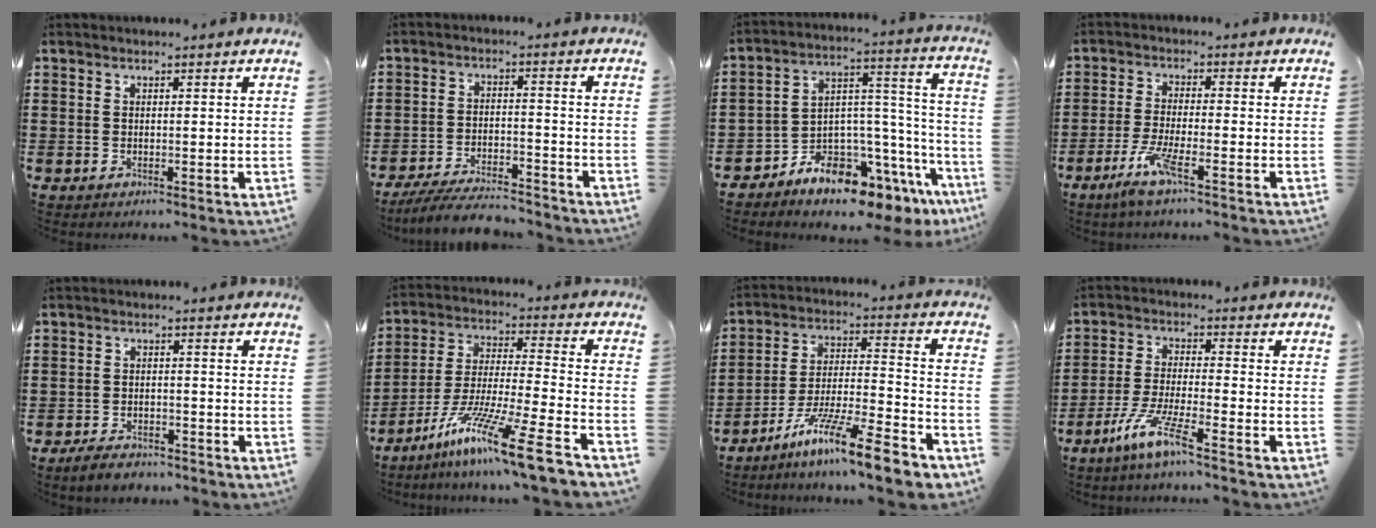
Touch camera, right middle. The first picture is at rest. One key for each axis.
{"total": 6.1, "fx": -5.8, "fy": 0.5, "fz": 2.0, "tx": -0.042, "ty": -0.004, "tz": -0.112}
{"total": 7.0, "fx": -6.7, "fy": 1.7, "fz": 1.2, "tx": -0.025, "ty": -0.015, "tz": -0.130}
{"total": 5.6, "fx": -3.1, "fy": 0.7, "fz": 4.6, "tx": -0.101, "ty": -0.012, "tz": -0.059}
{"total": 3.1, "fx": -2.9, "fy": 0.8, "fz": 0.8, "tx": -0.024, "ty": 0.003, "tz": -0.061}
{"total": 13.6, "fx": -10.1, "fy": -0.4, "fz": 9.0, "tx": -0.161, "ty": 0.007, "tz": -0.188}
{"total": 12.9, "fx": -10.0, "fy": 0.7, "fz": 8.1, "tx": -0.137, "ty": 0.016, "tz": -0.187}
{"total": 7.2, "fx": -5.1, "fy": 0.3, "fz": 5.1, "tx": -0.115, "ty": -0.015, "tz": -0.097}